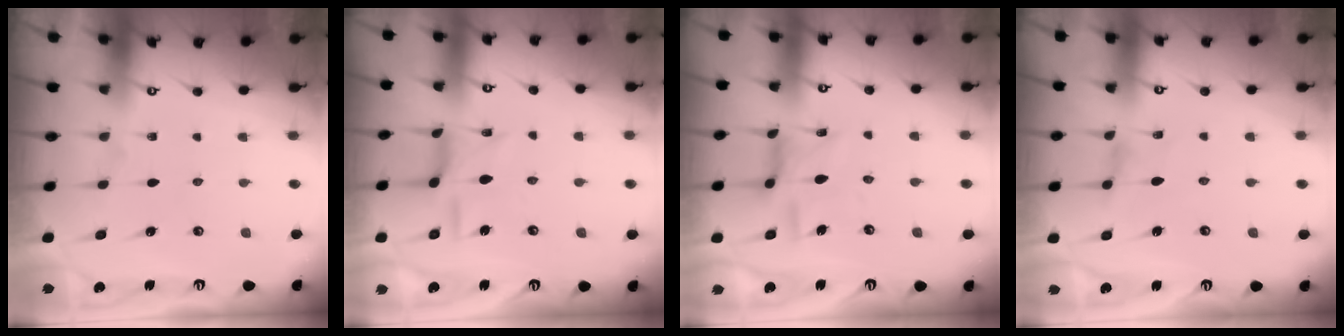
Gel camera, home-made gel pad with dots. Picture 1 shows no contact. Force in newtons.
{"total": 9.2, "press": 9.2, "slide": 0.6}
{"total": 11.5, "press": 11.4, "slide": 0.9}
{"total": 0.9, "press": 0.8, "slide": 0.3}